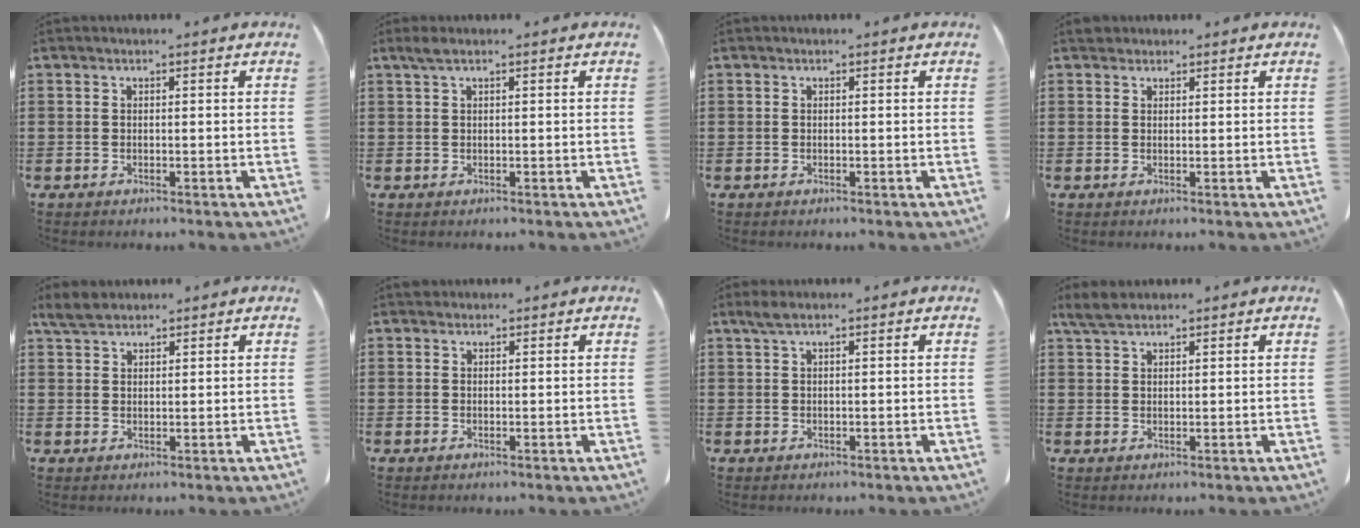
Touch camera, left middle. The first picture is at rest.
{"total": 0.8, "force": [0.4, 0.1, 0.7], "torque": [-0.016, 0.002, 0.006]}
{"total": 0.0}
{"total": 1.5, "force": [1.3, 0.7, 0.2], "torque": [-0.009, 0.005, 0.026]}
{"total": 3.4, "force": [2.8, 1.1, 1.5], "torque": [-0.037, 0.004, 0.054]}
{"total": 0.8, "force": [0.7, 0.4, 0.0], "torque": [-0.002, 0.003, 0.014]}
{"total": 1.4, "force": [0.9, 0.2, 1.1], "torque": [-0.025, 0.001, 0.016]}
{"total": 3.3, "force": [2.6, 1.0, 1.8], "torque": [-0.041, 0.003, 0.049]}